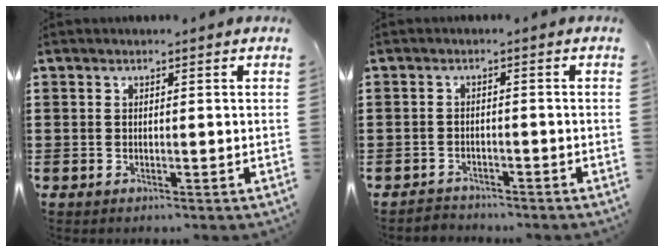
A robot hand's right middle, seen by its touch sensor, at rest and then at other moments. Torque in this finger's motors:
{"motor_torque": [0.33, -0.36, 0.03, 0.01]}